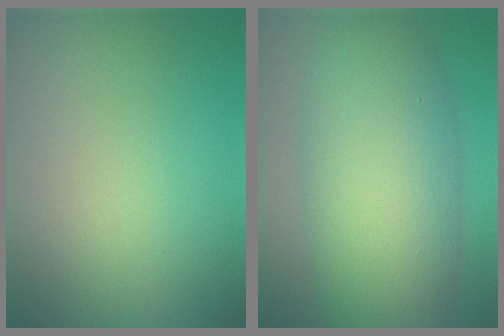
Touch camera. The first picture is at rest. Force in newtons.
{"total": 10.5, "press": 10.5, "slide": 0.2}